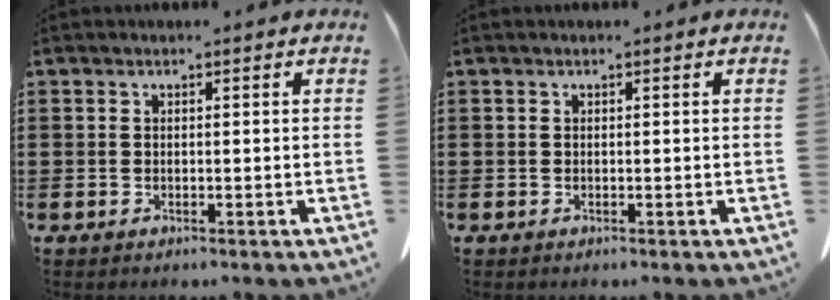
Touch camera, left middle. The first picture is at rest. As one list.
[{"total": 0.0}]